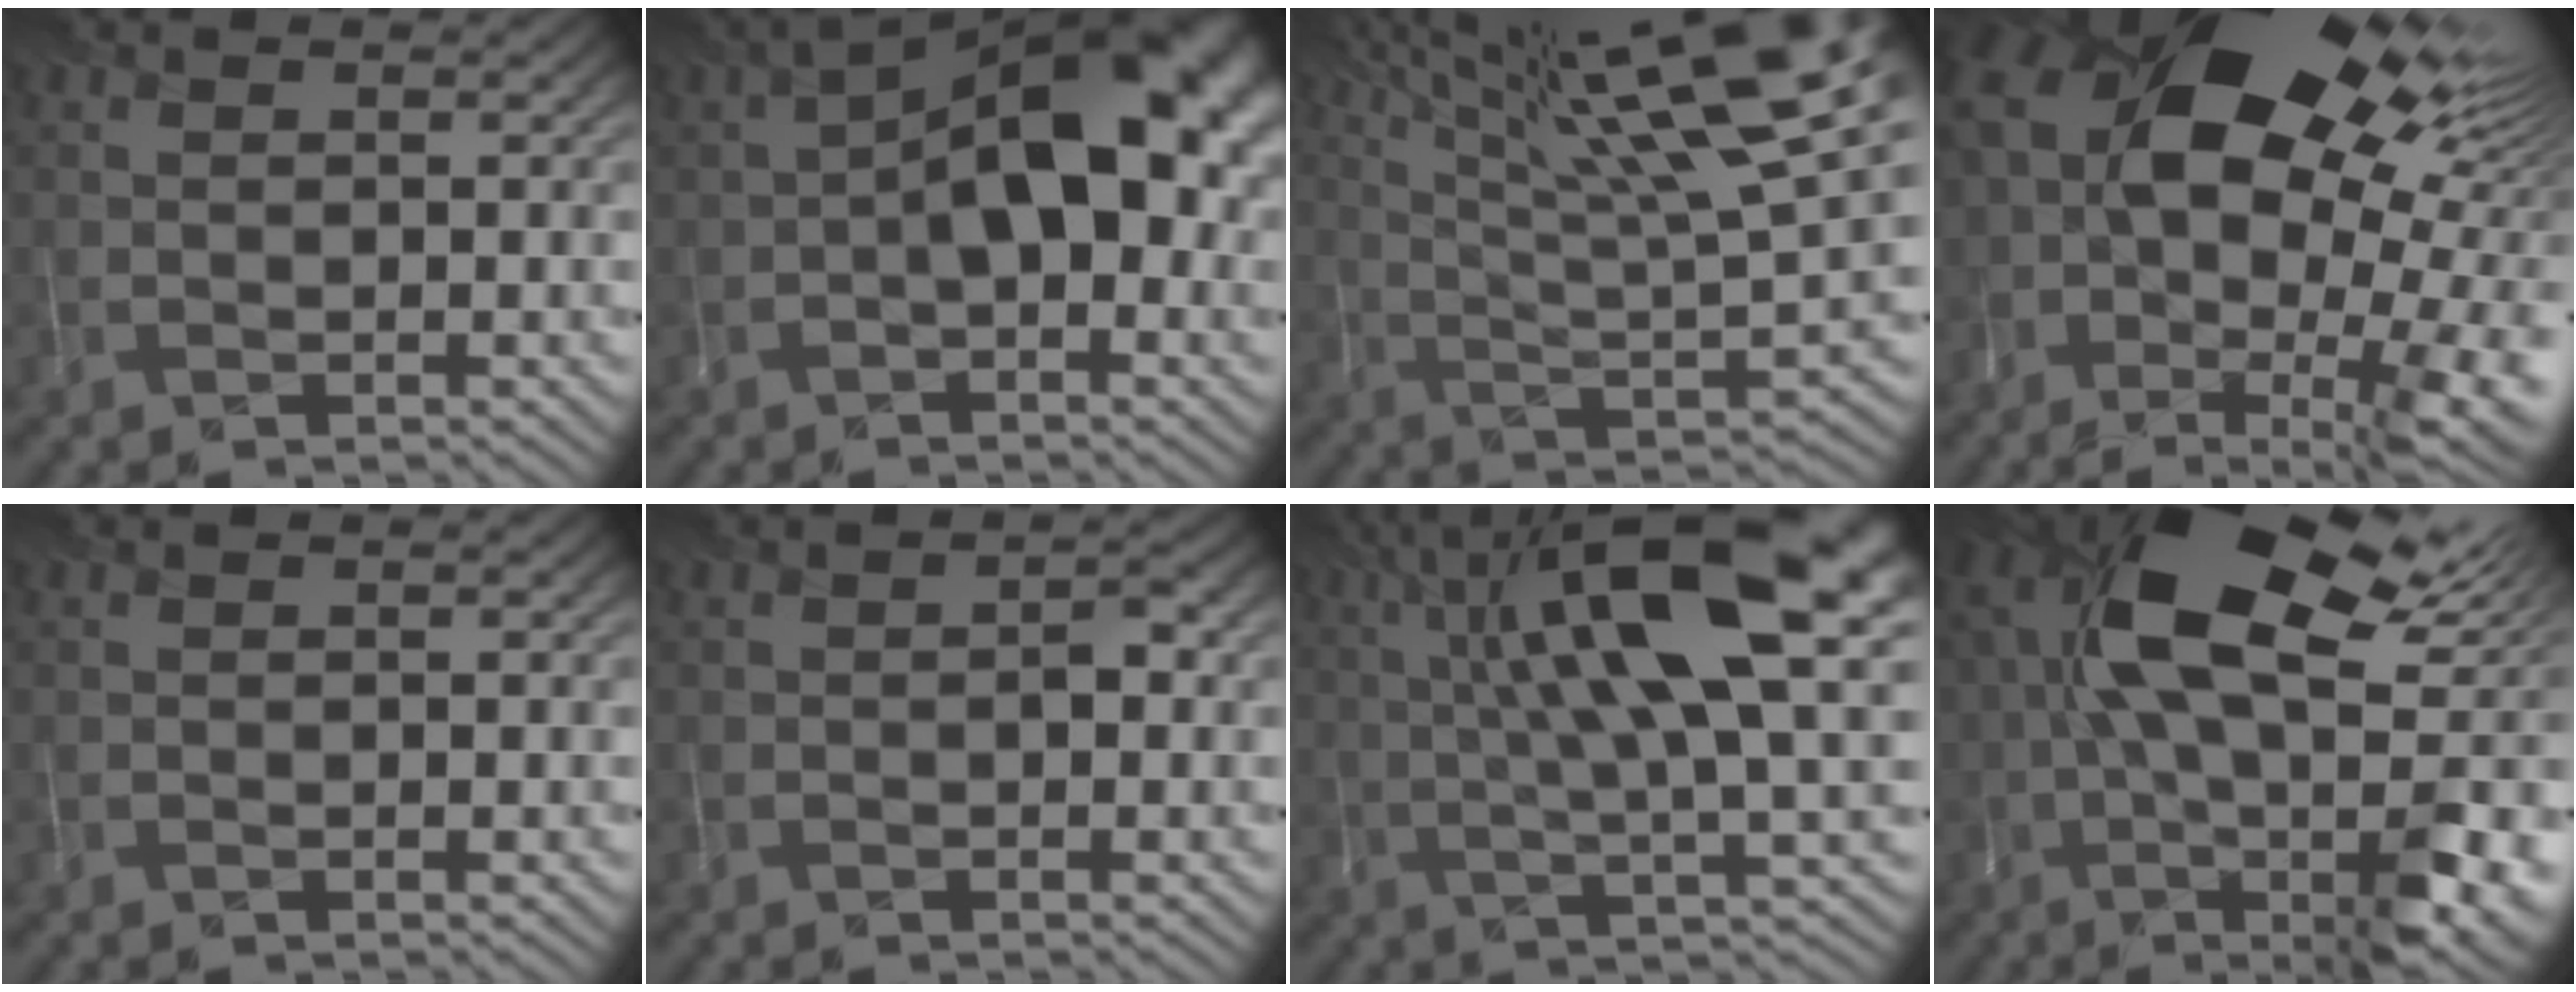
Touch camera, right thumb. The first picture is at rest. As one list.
[{"total": 14.2, "force": [-0.2, 7.1, 12.3], "torque": [-0.165, 0.018, -0.008]}, {"total": 19.1, "force": [10.0, 5.2, 15.4], "torque": [-0.256, 0.013, 0.170]}, {"total": 20.3, "force": [2.1, 11.7, 16.4], "torque": [-0.257, 0.003, 0.068]}, {"total": 0.0}, {"total": 1.2, "force": [-0.5, 0.4, 1.0], "torque": [-0.010, 0.002, -0.006]}, {"total": 16.0, "force": [5.0, 4.7, 14.4], "torque": [-0.251, 0.012, 0.092]}, {"total": 19.4, "force": [2.1, 8.1, 17.4], "torque": [-0.286, 0.013, 0.048]}]